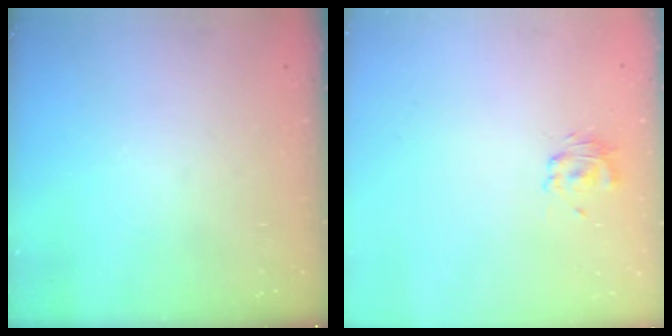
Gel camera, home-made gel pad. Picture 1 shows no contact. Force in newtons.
{"total": 2.9, "press": 2.8, "slide": 0.8}